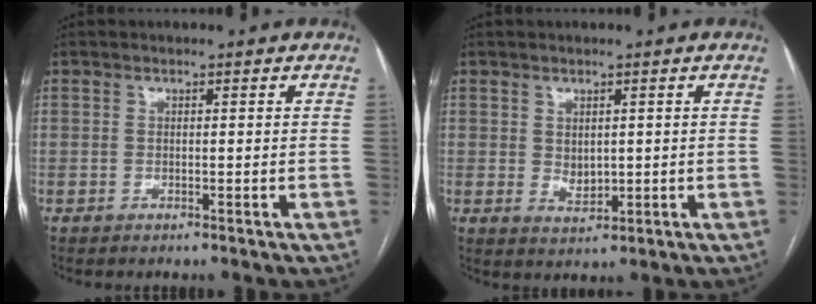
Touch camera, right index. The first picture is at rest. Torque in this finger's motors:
{"motor_torque": [-0.04, -0.07, 0.01, 0.00]}